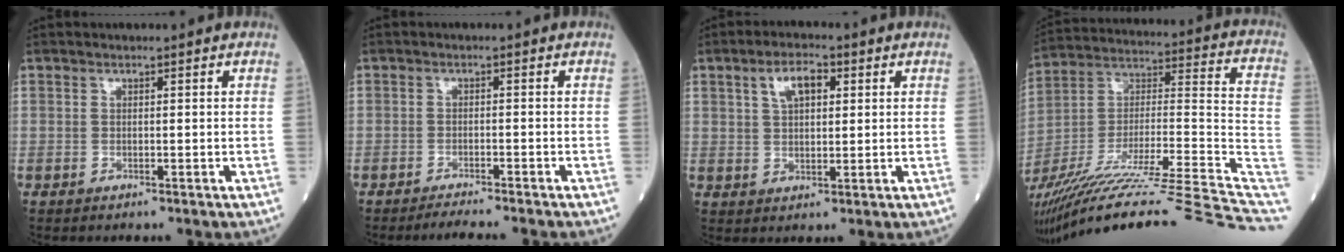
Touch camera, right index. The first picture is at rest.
{"total": 4.7, "force": [-4.4, -0.4, 1.8], "torque": [-0.023, -0.011, -0.066]}
{"total": 5.1, "force": [2.1, 2.2, 4.1], "torque": [-0.078, 0.011, 0.039]}
{"total": 34.9, "force": [-28.2, 0.4, 20.6], "torque": [-0.253, -0.030, -0.432]}